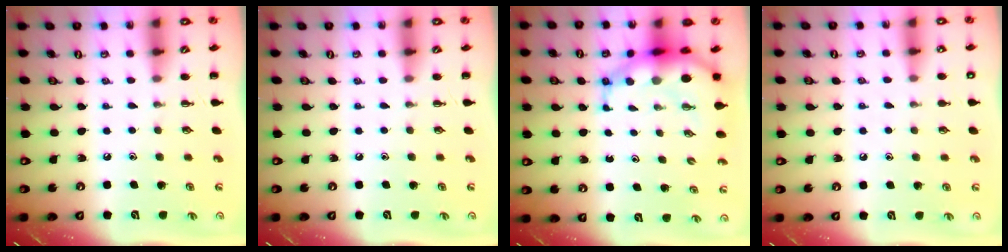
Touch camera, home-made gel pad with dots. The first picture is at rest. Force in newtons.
{"total": 0.0}
{"total": 8.5, "press": 8.2, "slide": 2.1}
{"total": 5.9, "press": 5.6, "slide": 1.8}